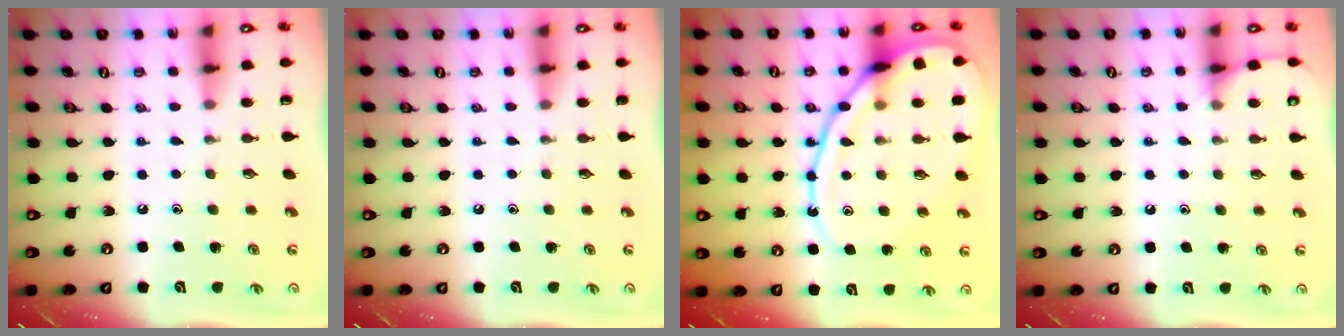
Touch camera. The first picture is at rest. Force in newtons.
{"total": 0.0}
{"total": 16.6, "press": 16.6, "slide": 1.2}
{"total": 5.0, "press": 5.0, "slide": 0.7}